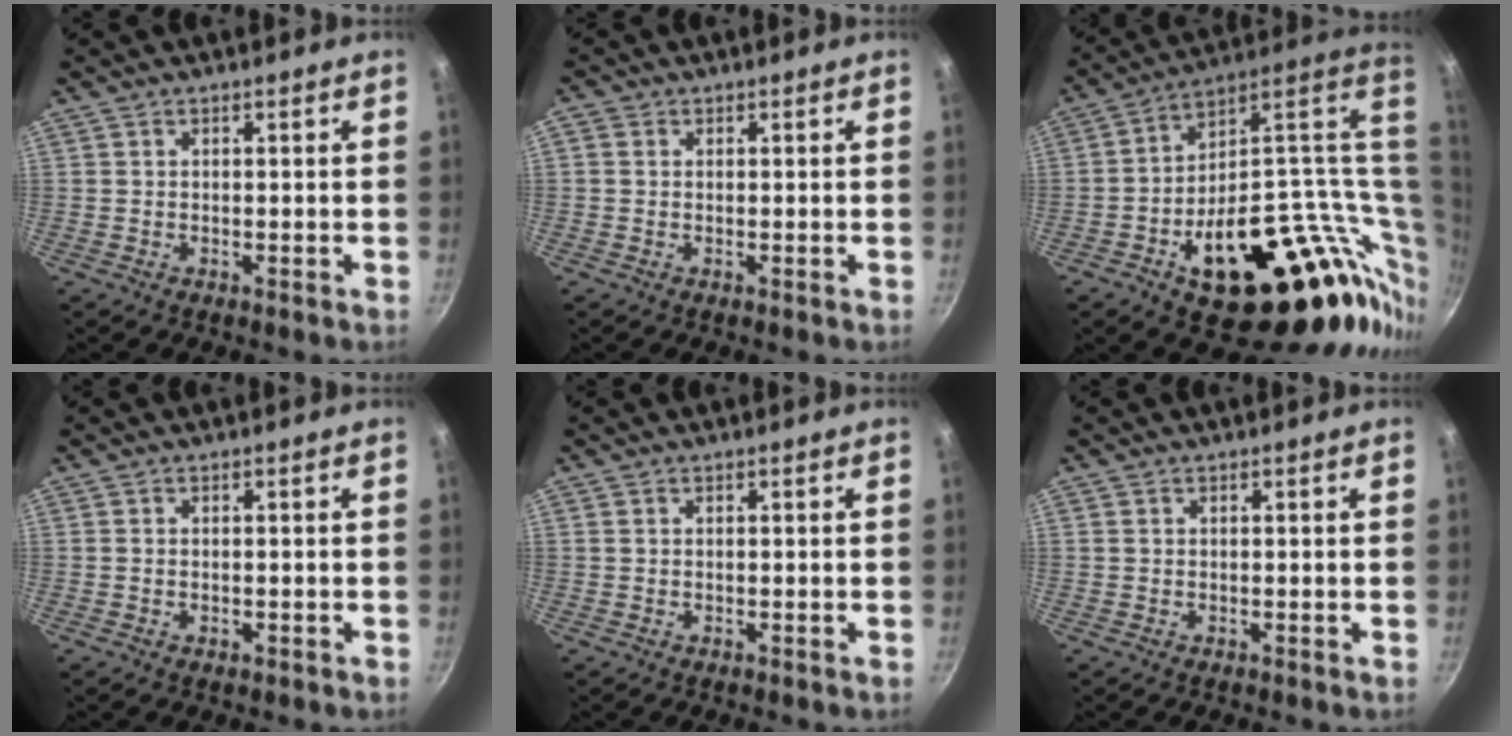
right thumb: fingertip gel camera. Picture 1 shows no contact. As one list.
[{"total": 1.1, "force": [0.1, 0.8, 0.7], "torque": [-0.021, 0.005, -0.002]}, {"total": 33.6, "force": [5.4, 17.4, 28.2], "torque": [-0.386, -0.003, 0.107]}, {"total": 0.7, "force": [-0.3, 0.3, 0.5], "torque": [-0.009, 0.002, -0.004]}, {"total": 0.0}, {"total": 0.0}]